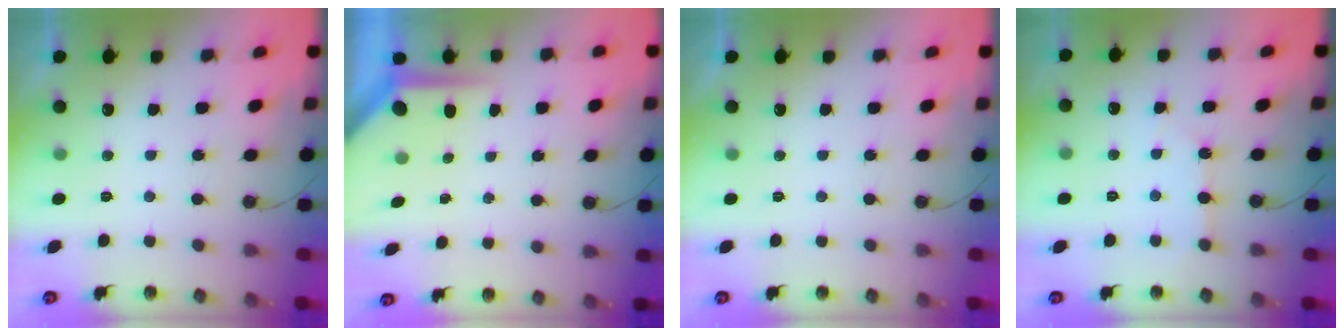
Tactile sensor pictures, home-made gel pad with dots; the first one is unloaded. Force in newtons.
{"total": 5.2, "press": 5.2, "slide": 0.5}
{"total": 0.0}
{"total": 3.3, "press": 3.2, "slide": 0.3}